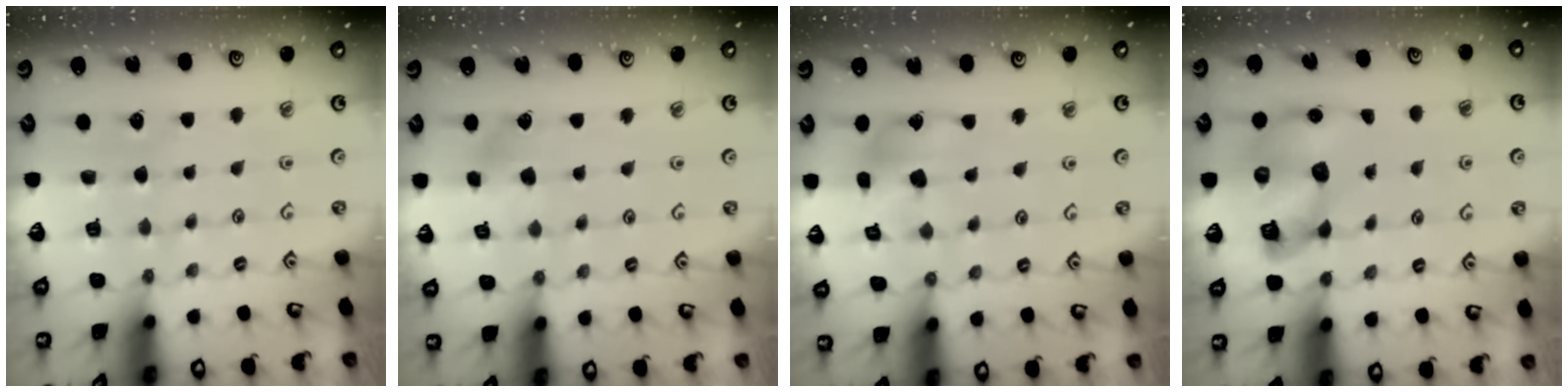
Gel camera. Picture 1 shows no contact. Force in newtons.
{"total": 3.3, "press": 3.3, "slide": 0.6}
{"total": 9.9, "press": 9.8, "slide": 1.3}
{"total": 11.2, "press": 11.1, "slide": 1.7}